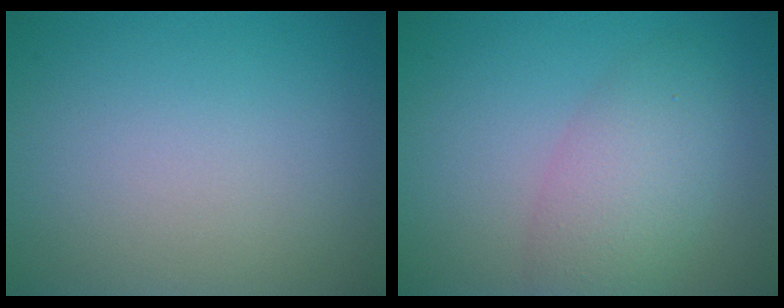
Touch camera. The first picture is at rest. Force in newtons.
{"total": 4.5, "press": 4.5, "slide": 0.2}